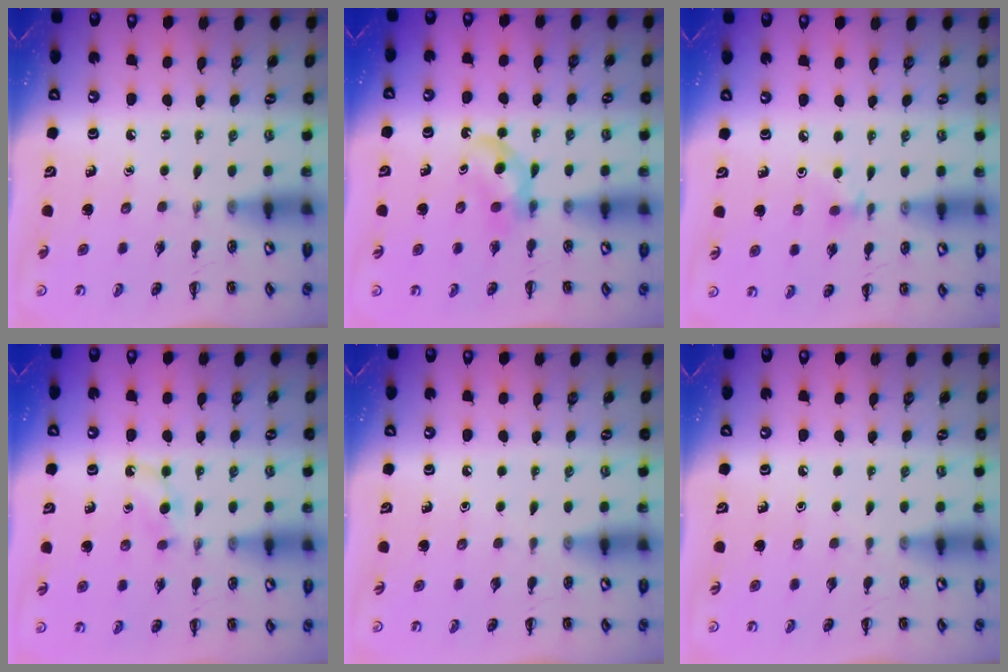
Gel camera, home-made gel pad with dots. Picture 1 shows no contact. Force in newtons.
{"total": 4.0, "press": 3.9, "slide": 1.1}
{"total": 4.7, "press": 4.5, "slide": 1.5}
{"total": 3.9, "press": 3.7, "slide": 1.2}
{"total": 0.0}
{"total": 0.0}